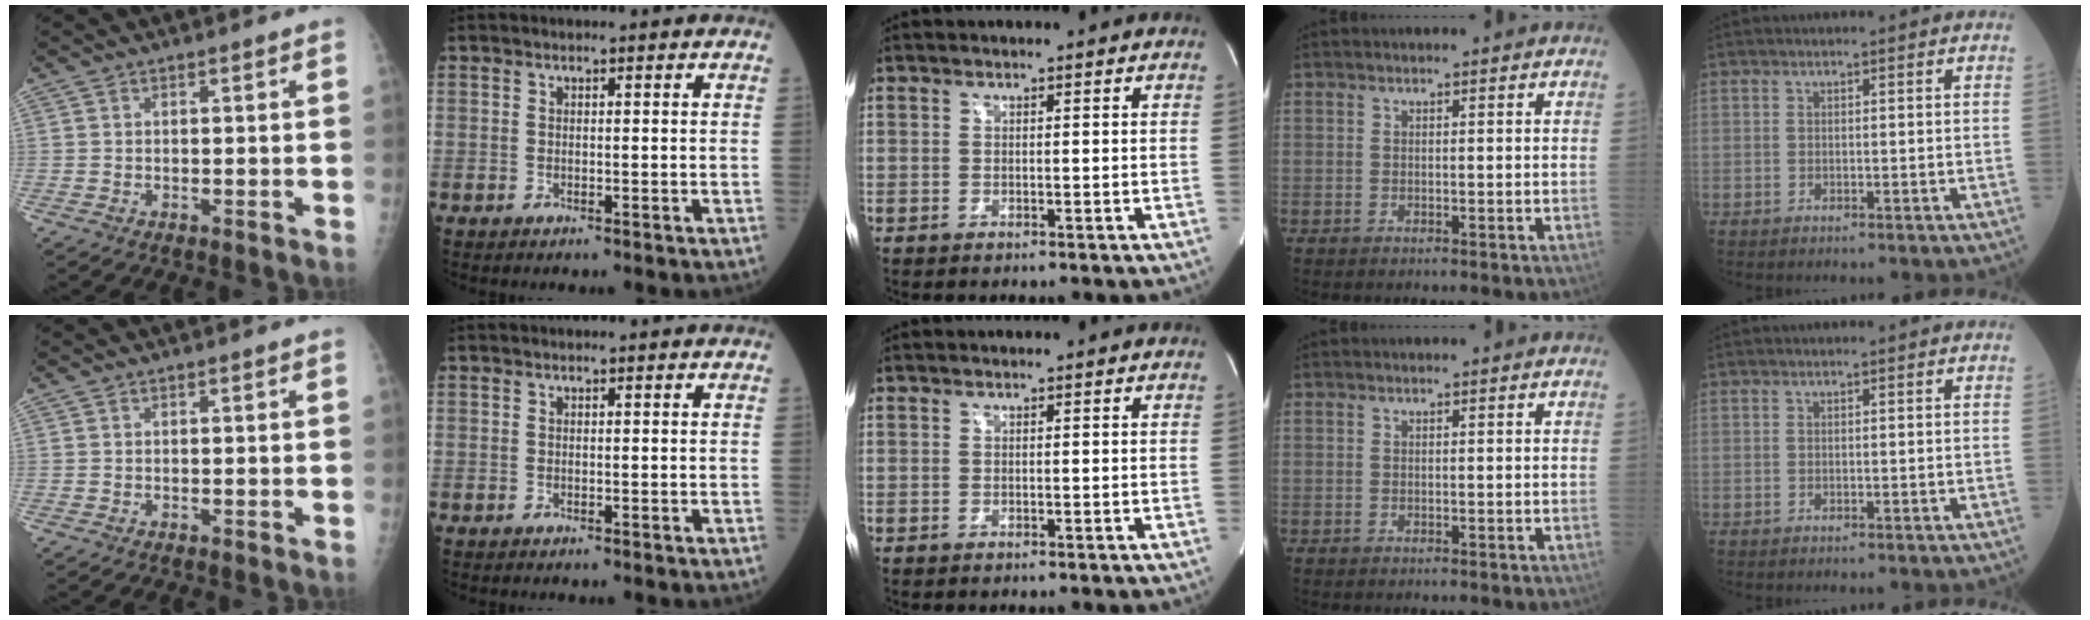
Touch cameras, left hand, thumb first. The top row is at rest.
{}